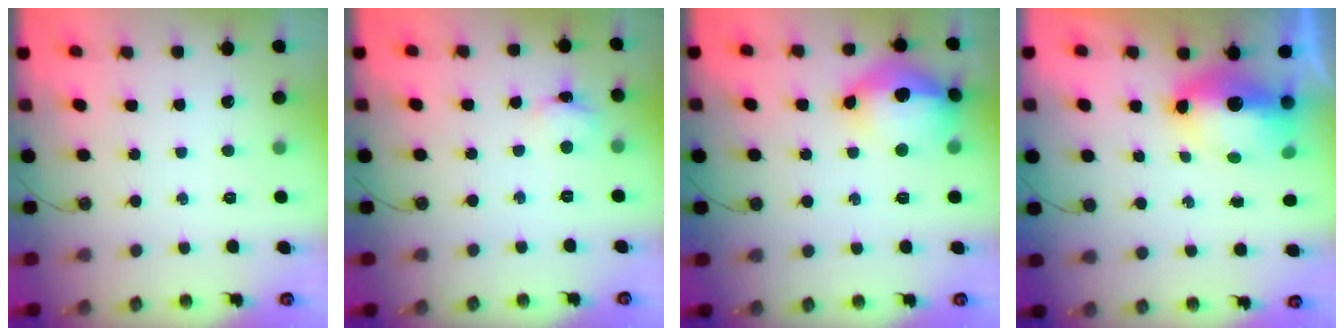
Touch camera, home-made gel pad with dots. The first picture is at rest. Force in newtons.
{"total": 3.1, "press": 3.1, "slide": 0.1}
{"total": 17.9, "press": 17.3, "slide": 4.3}
{"total": 9.4, "press": 9.3, "slide": 1.1}